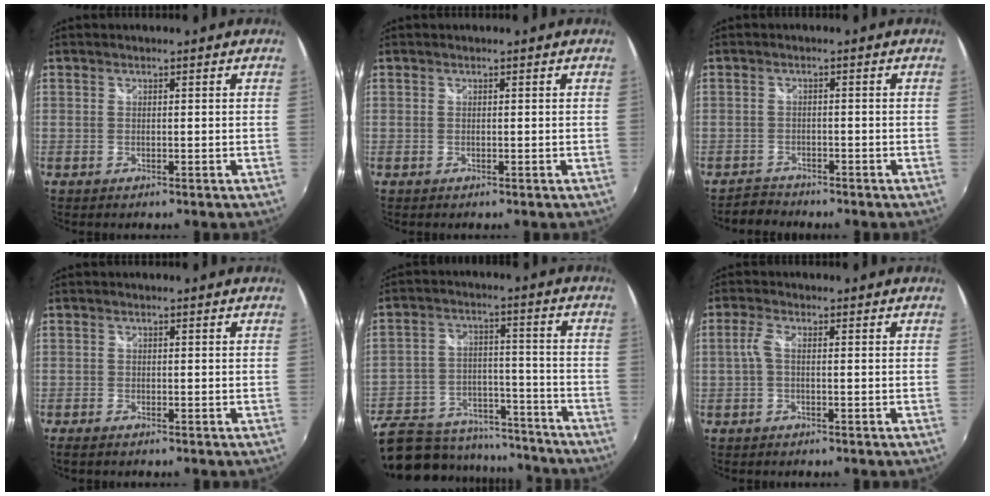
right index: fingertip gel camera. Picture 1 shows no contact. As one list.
[{"total": 0.0}, {"total": 2.8, "force": [-2.6, 1.1, -0.3], "torque": [-0.006, 0.002, -0.051]}, {"total": 1.6, "force": [-1.3, 0.5, 0.8], "torque": [-0.019, -0.008, -0.025]}, {"total": 22.6, "force": [-15.7, 12.6, 10.3], "torque": [-0.240, 0.011, -0.207]}, {"total": 2.3, "force": [-0.2, 0.7, 2.2], "torque": [-0.049, 0.005, -0.004]}]